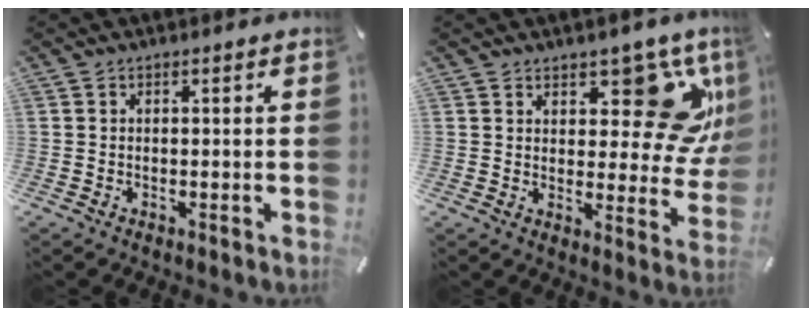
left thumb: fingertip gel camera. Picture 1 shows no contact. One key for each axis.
{"total": 14.4, "fx": 8.7, "fy": 6.8, "fz": 9.3, "tx": -0.100, "ty": -0.078, "tz": 0.149}